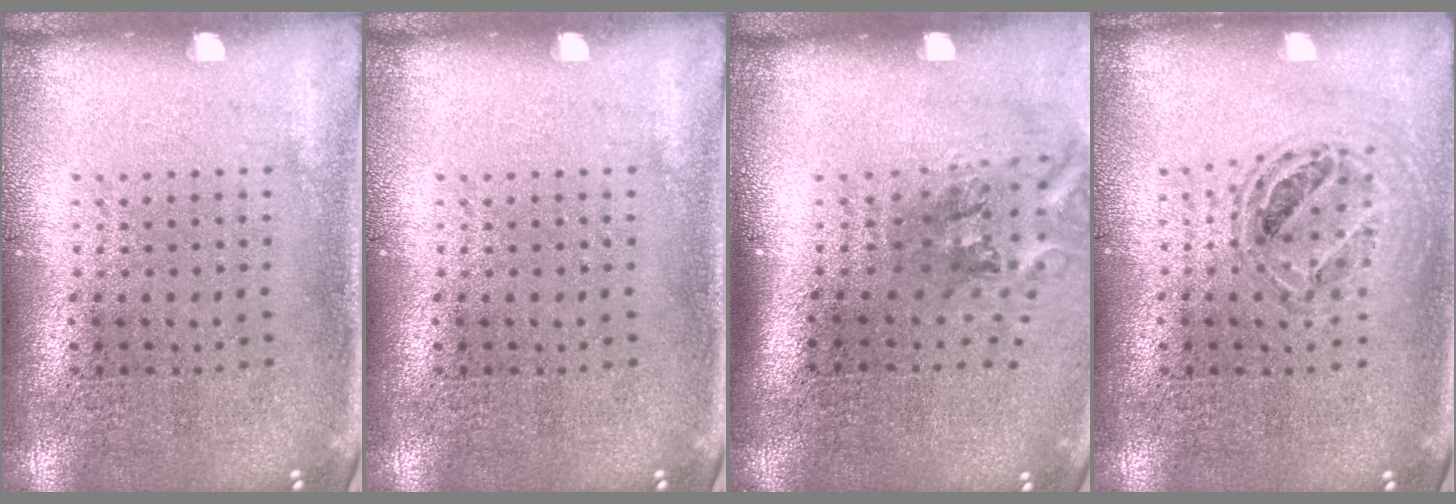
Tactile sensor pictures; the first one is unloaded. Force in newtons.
{"total": 0.0}
{"total": 1.8, "press": 1.2, "slide": 1.3}
{"total": 0.8, "press": 0.8, "slide": 0.2}